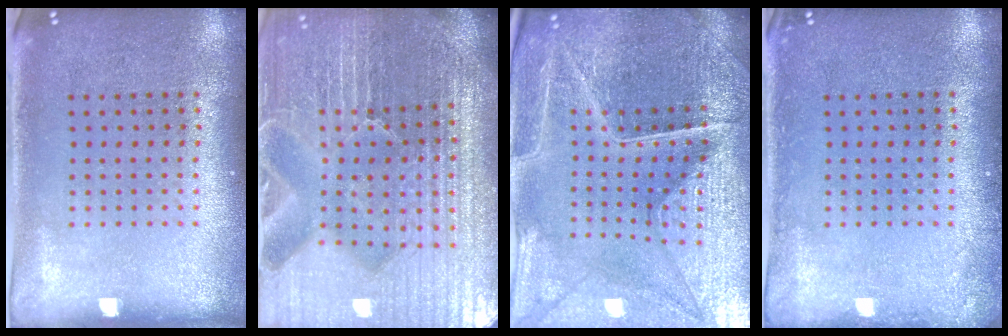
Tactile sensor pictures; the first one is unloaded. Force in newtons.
{"total": 6.8, "press": 6.0, "slide": 3.3}
{"total": 5.1, "press": 4.9, "slide": 1.4}
{"total": 1.1, "press": 1.1, "slide": 0.1}